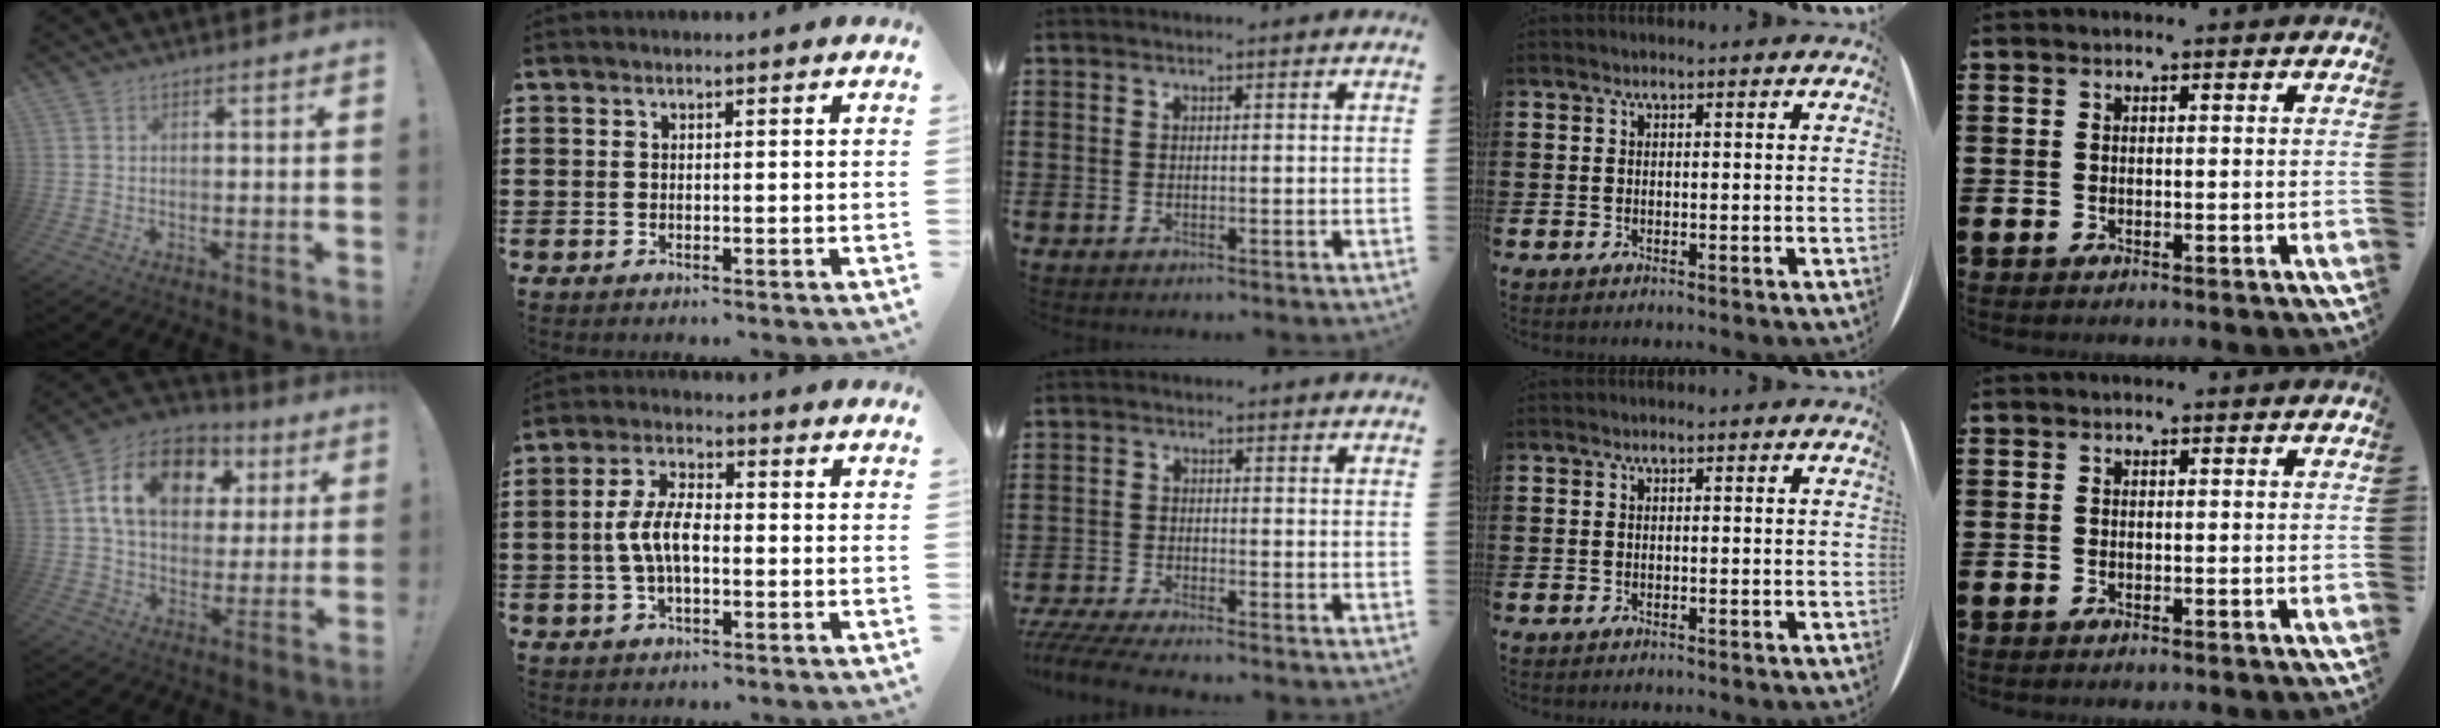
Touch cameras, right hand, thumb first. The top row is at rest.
{"thumb": {"total": 17.2, "force": [5.9, 12.0, 10.9], "torque": [-0.169, -0.010, 0.108]}, "index": {"total": 6.6, "force": [-0.7, 3.1, 5.8], "torque": [-0.131, -0.001, -0.020]}, "middle": {"total": 3.8, "force": [-3.5, 0.1, 1.3], "torque": [-0.043, -0.015, -0.076]}}